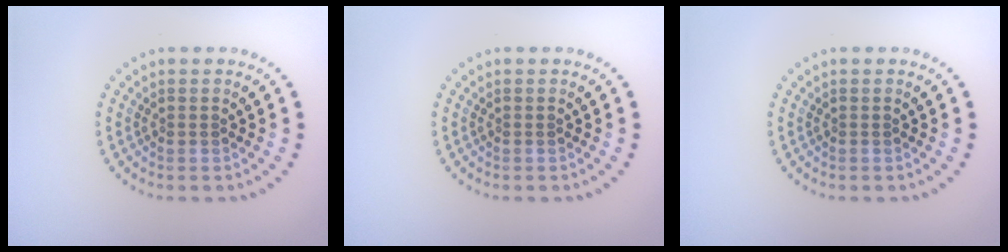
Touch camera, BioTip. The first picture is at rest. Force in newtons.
{"total": 0.0}
{"total": 0.0}